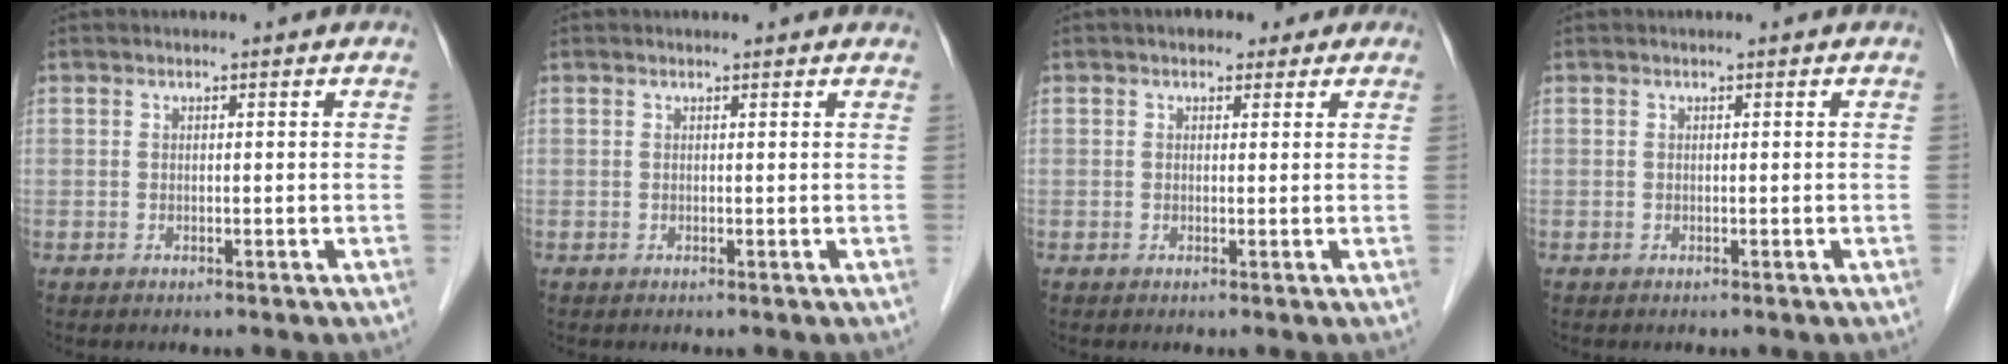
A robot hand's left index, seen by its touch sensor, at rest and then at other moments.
{"total": 1.7, "force": [1.6, 0.5, 0.3], "torque": [-0.011, 0.009, 0.012]}
{"total": 3.7, "force": [2.4, 2.5, 1.6], "torque": [-0.011, 0.021, 0.028]}
{"total": 0.0}